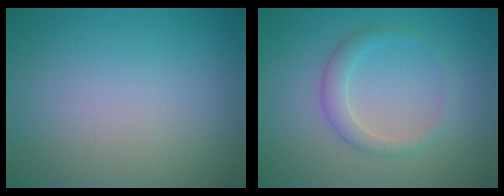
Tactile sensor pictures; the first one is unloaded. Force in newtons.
{"total": 2.1, "press": 2.1, "slide": 0.1}